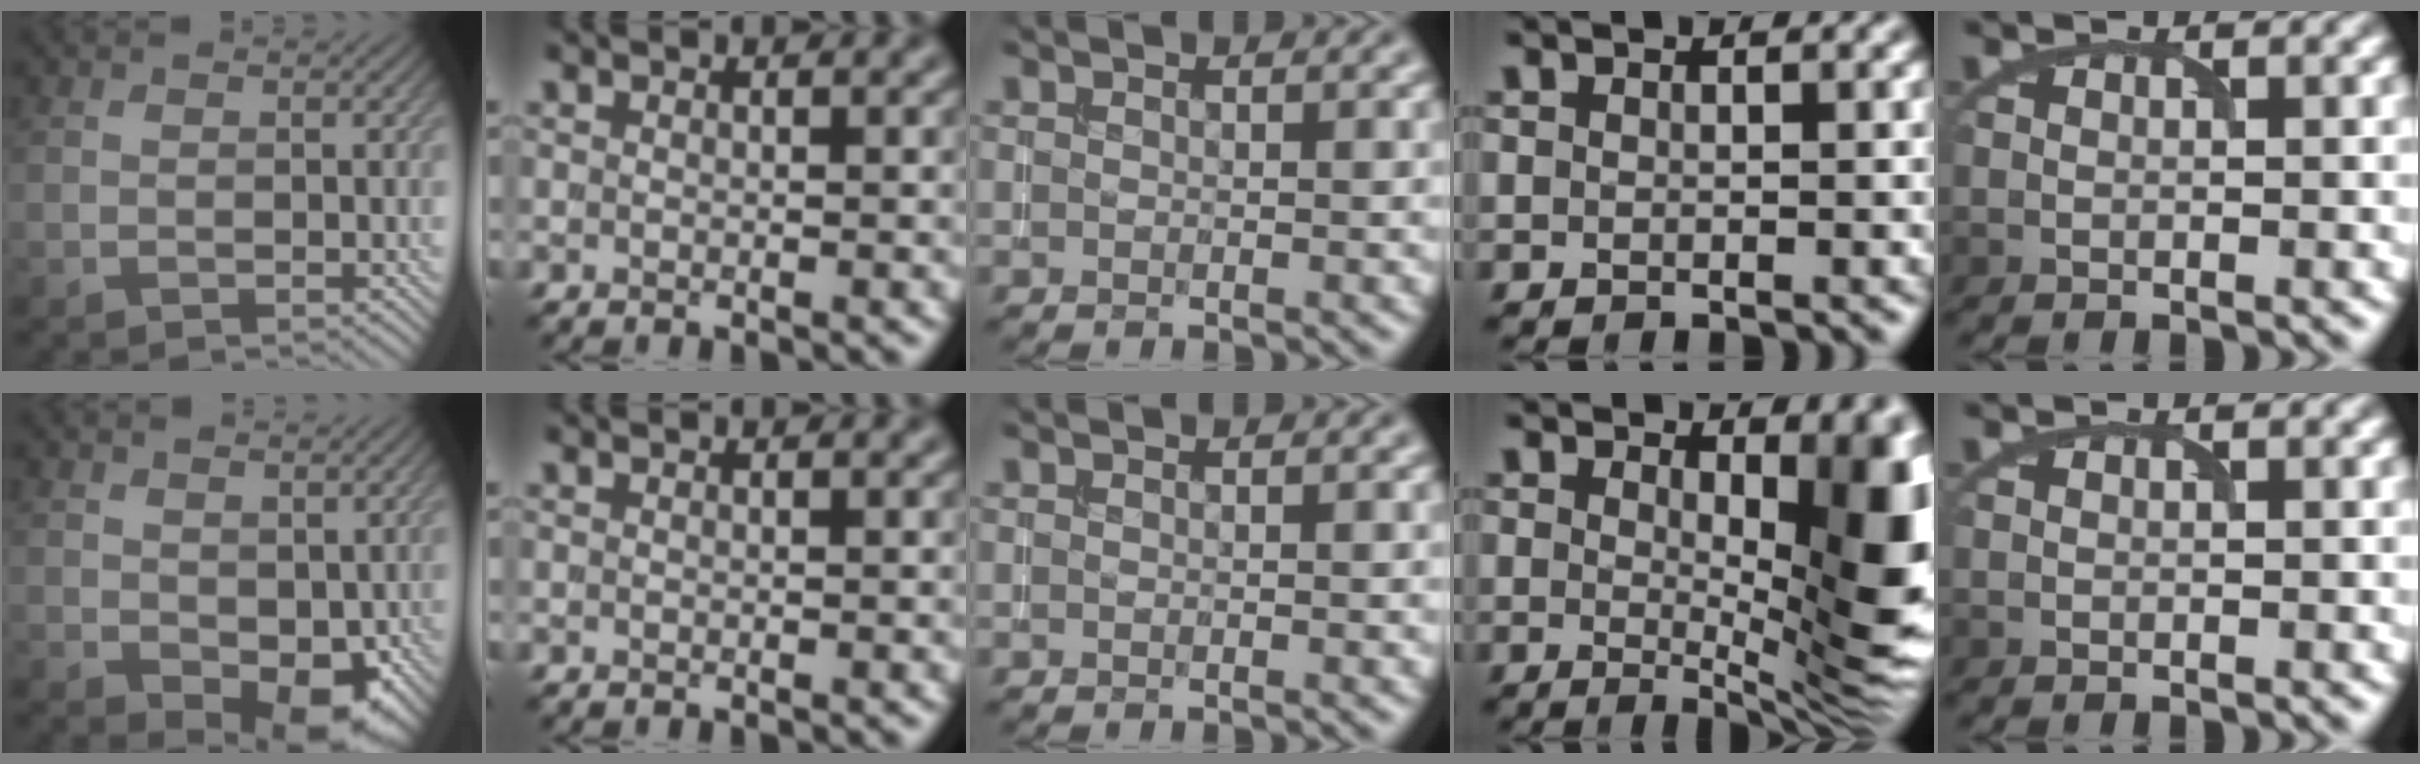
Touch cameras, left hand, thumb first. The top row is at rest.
{"thumb": {"total": 6.7, "force": [-0.4, 4.4, 5.1], "torque": [-0.084, -0.025, 0.005]}, "ring": {"total": 11.2, "force": [1.1, 3.8, 10.5], "torque": [-0.106, -0.014, 0.023]}}